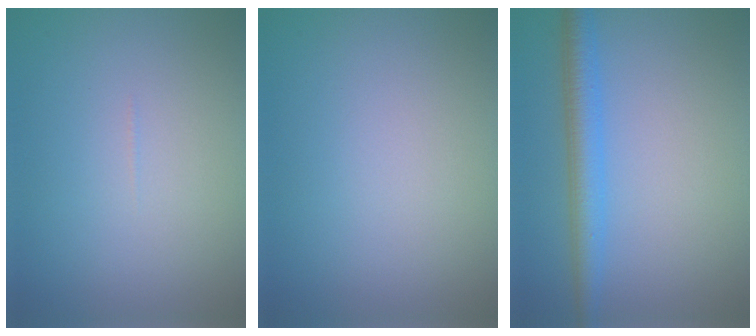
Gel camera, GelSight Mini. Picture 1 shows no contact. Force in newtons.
{"total": 0.0}
{"total": 3.7, "press": 3.7, "slide": 0.1}